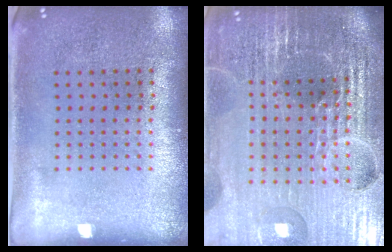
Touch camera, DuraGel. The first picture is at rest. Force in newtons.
{"total": 6.7, "press": 5.9, "slide": 3.3}